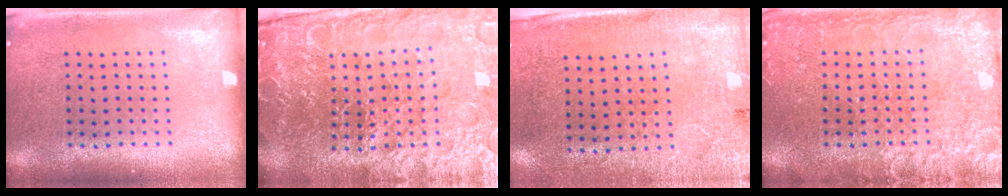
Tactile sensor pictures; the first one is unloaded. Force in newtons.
{"total": 5.6, "press": 5.2, "slide": 2.1}
{"total": 2.7, "press": 2.3, "slide": 1.4}
{"total": 5.0, "press": 5.0, "slide": 0.6}